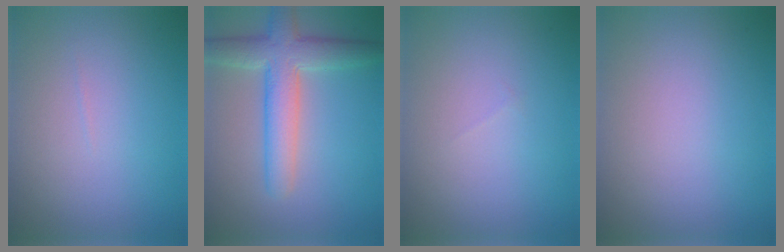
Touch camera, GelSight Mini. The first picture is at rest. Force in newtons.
{"total": 5.7, "press": 5.7, "slide": 0.2}
{"total": 0.0}
{"total": 0.0}